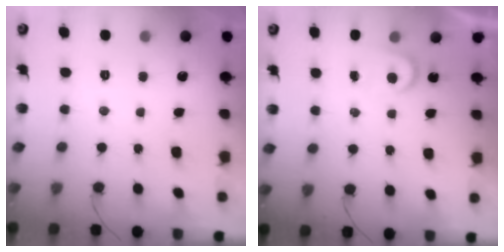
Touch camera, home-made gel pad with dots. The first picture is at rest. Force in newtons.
{"total": 3.4, "press": 3.4, "slide": 0.4}